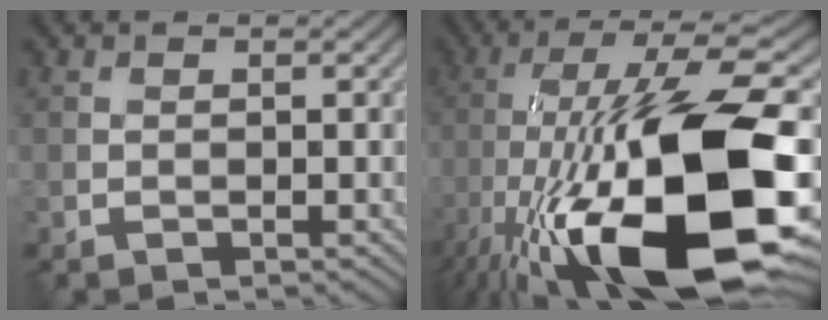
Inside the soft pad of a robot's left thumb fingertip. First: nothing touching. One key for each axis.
{"total": 21.4, "fx": -7.0, "fy": 7.3, "fz": 18.8, "tx": -0.331, "ty": 0.005, "tz": -0.124}